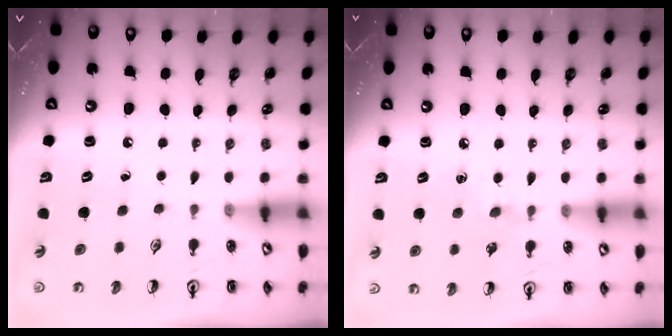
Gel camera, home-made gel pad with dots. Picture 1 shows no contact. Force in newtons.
{"total": 6.2, "press": 6.1, "slide": 0.9}